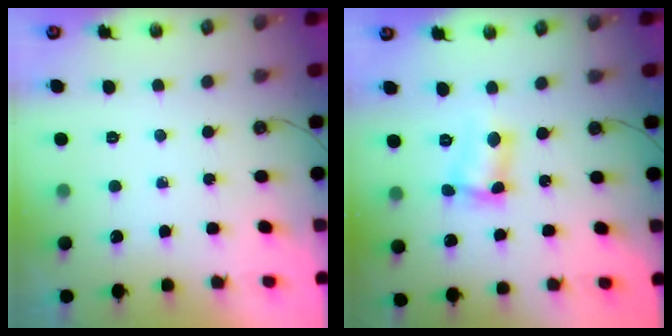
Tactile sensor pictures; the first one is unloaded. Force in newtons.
{"total": 5.7, "press": 5.7, "slide": 0.6}